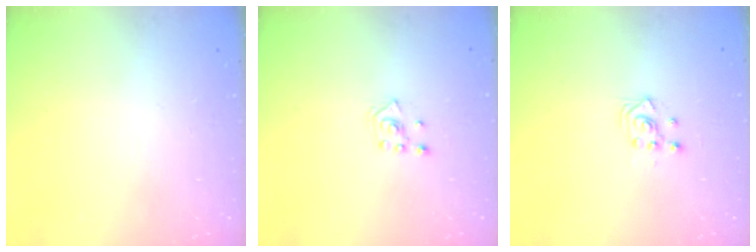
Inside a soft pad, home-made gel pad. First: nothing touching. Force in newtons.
{"total": 2.8, "press": 2.7, "slide": 0.7}
{"total": 2.5, "press": 2.5, "slide": 0.3}